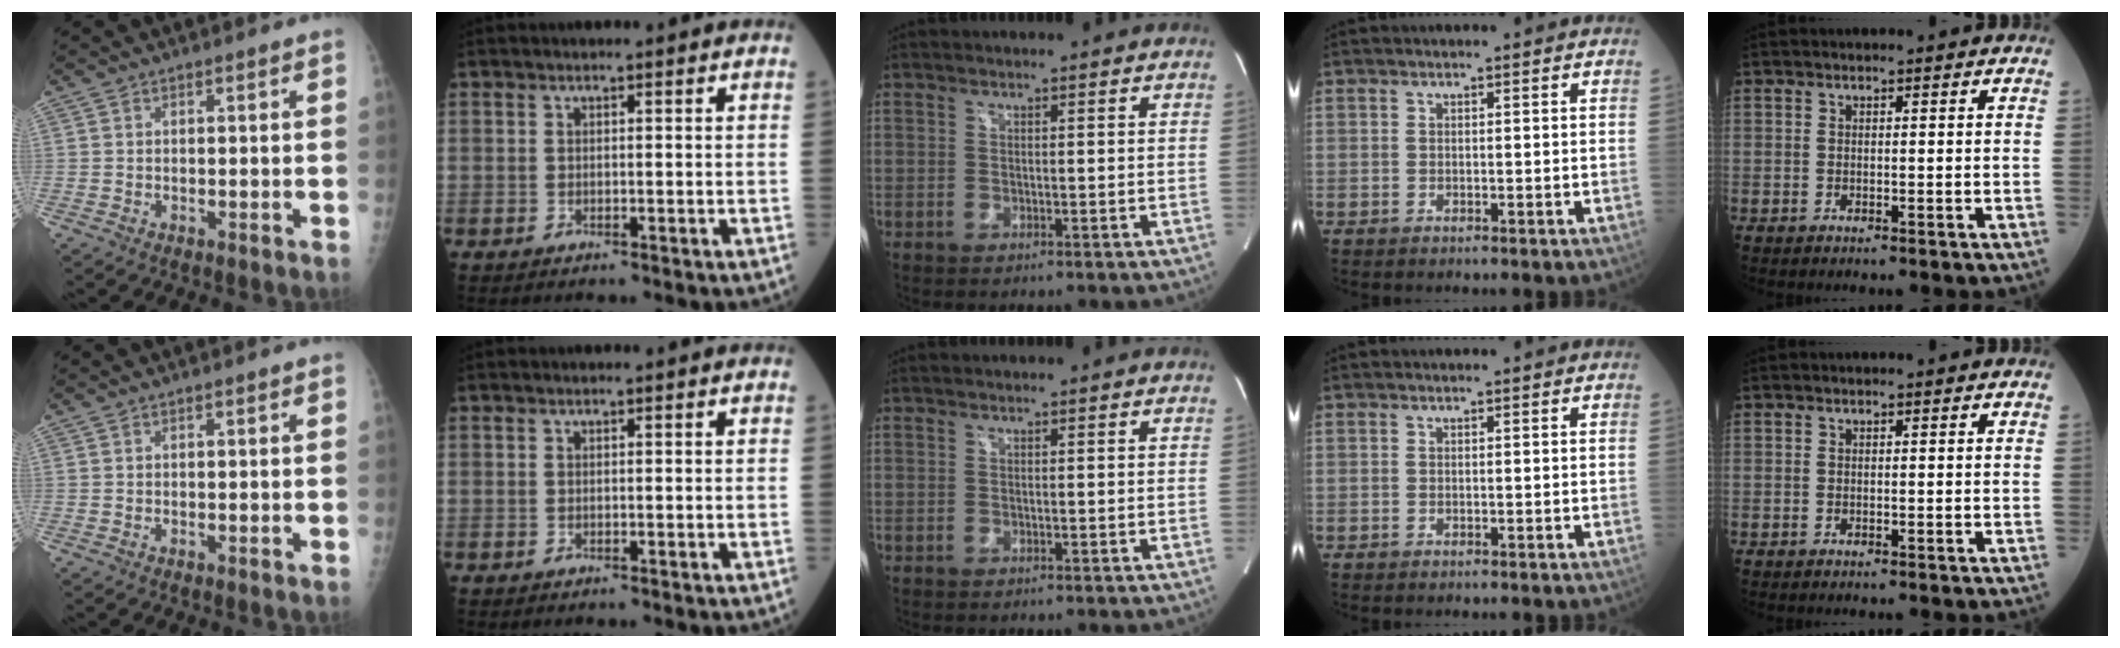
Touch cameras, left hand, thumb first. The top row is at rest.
{}